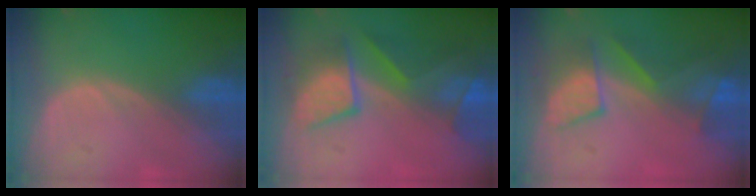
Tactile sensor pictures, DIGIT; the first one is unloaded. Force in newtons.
{"total": 8.9, "press": 8.4, "slide": 2.9}
{"total": 8.1, "press": 7.6, "slide": 2.7}